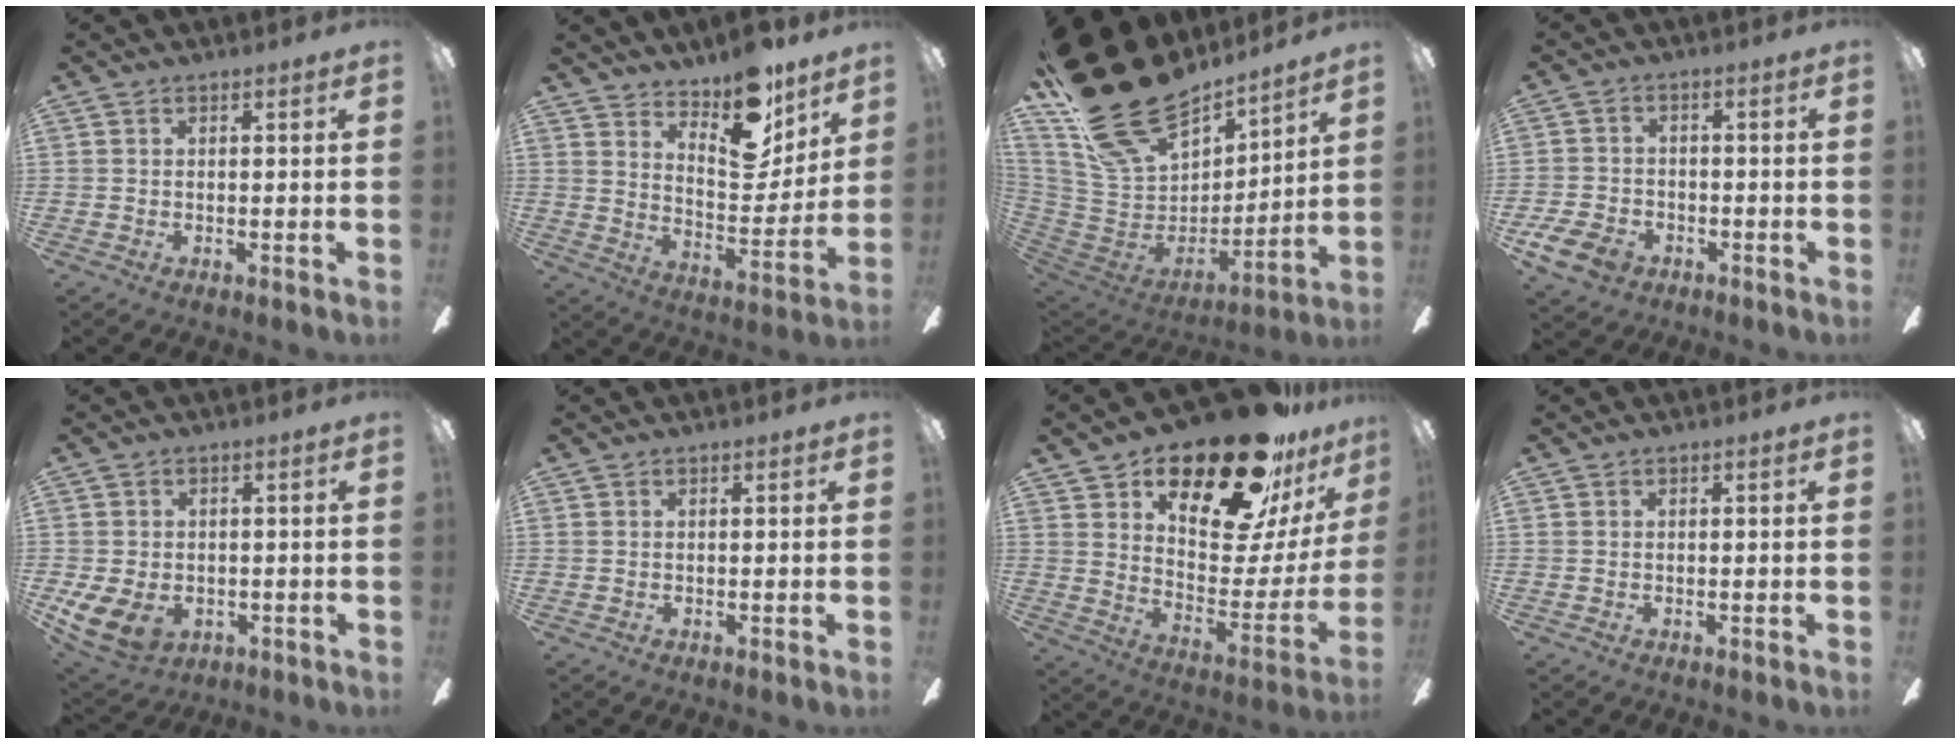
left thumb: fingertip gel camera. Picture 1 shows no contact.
{"total": 14.4, "force": [11.5, 6.1, 6.1], "torque": [-0.073, -0.092, 0.204]}
{"total": 30.2, "force": [22.3, 14.8, 13.9], "torque": [-0.275, -0.126, 0.422]}
{"total": 7.5, "force": [-4.1, 5.0, 3.8], "torque": [-0.093, 0.020, -0.078]}
{"total": 7.5, "force": [-1.6, 5.8, 4.5], "torque": [-0.109, 0.001, -0.028]}
{"total": 0.0}
{"total": 25.3, "force": [19.7, 8.8, 13.2], "torque": [-0.183, -0.135, 0.326]}
{"total": 0.0}